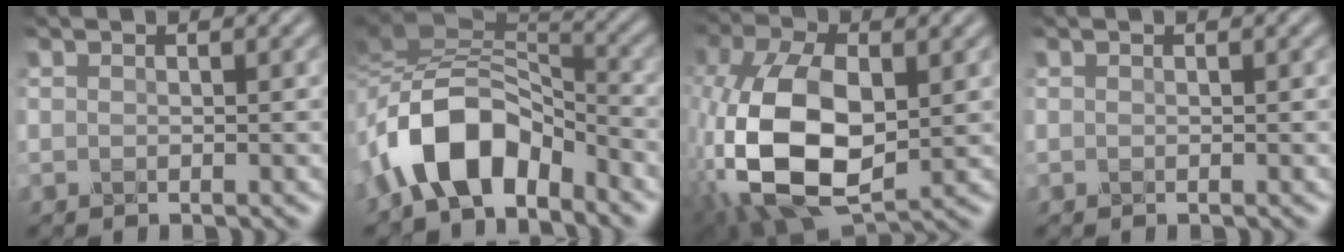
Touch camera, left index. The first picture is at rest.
{"total": 9.0, "force": [-5.0, 4.6, 6.0], "torque": [-0.104, 0.012, -0.100]}
{"total": 12.3, "force": [-2.0, 6.6, 10.1], "torque": [-0.234, -0.004, -0.039]}
{"total": 0.0}